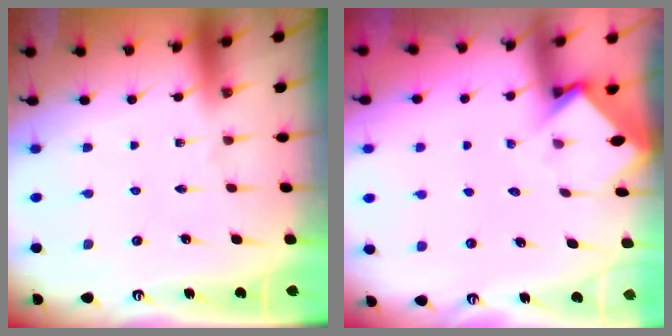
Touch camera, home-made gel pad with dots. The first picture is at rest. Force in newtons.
{"total": 3.6, "press": 3.5, "slide": 0.3}